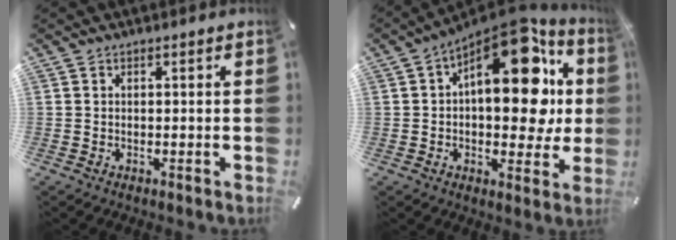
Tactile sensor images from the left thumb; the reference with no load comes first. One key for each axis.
{"total": 20.5, "fx": 6.3, "fy": 10.6, "fz": 16.4, "tx": -0.213, "ty": -0.051, "tz": 0.102}